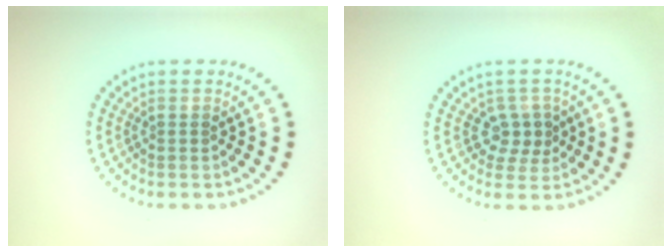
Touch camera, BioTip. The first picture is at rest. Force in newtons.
{"total": 2.1, "press": 1.8, "slide": 1.2}